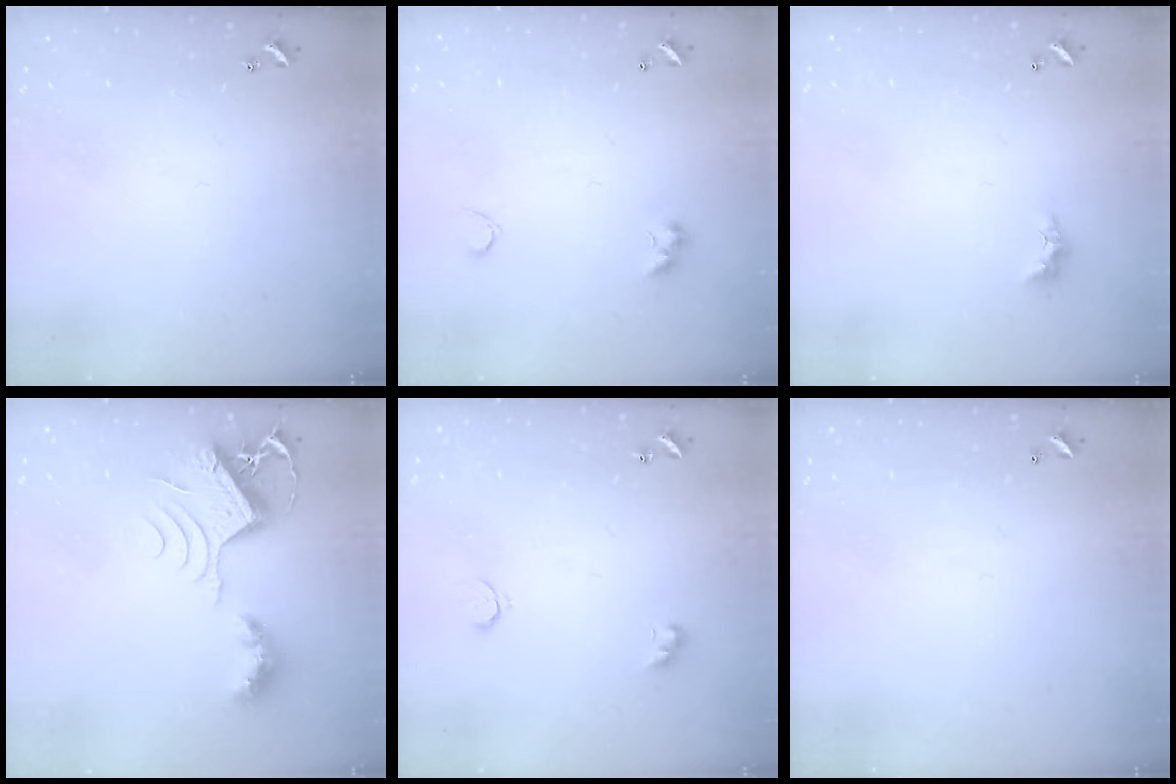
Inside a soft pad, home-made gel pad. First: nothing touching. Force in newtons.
{"total": 2.8, "press": 2.7, "slide": 0.7}
{"total": 1.3, "press": 1.2, "slide": 0.6}
{"total": 9.3, "press": 9.3, "slide": 0.3}
{"total": 2.5, "press": 2.4, "slide": 0.5}
{"total": 2.8, "press": 2.8, "slide": 0.1}